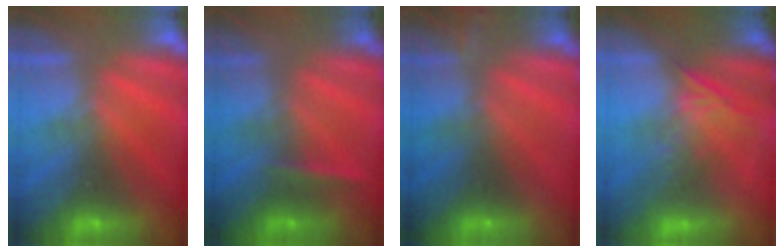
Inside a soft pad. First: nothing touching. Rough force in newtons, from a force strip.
{"total": 2.4}
{"total": 5.2}
{"total": 1.1}